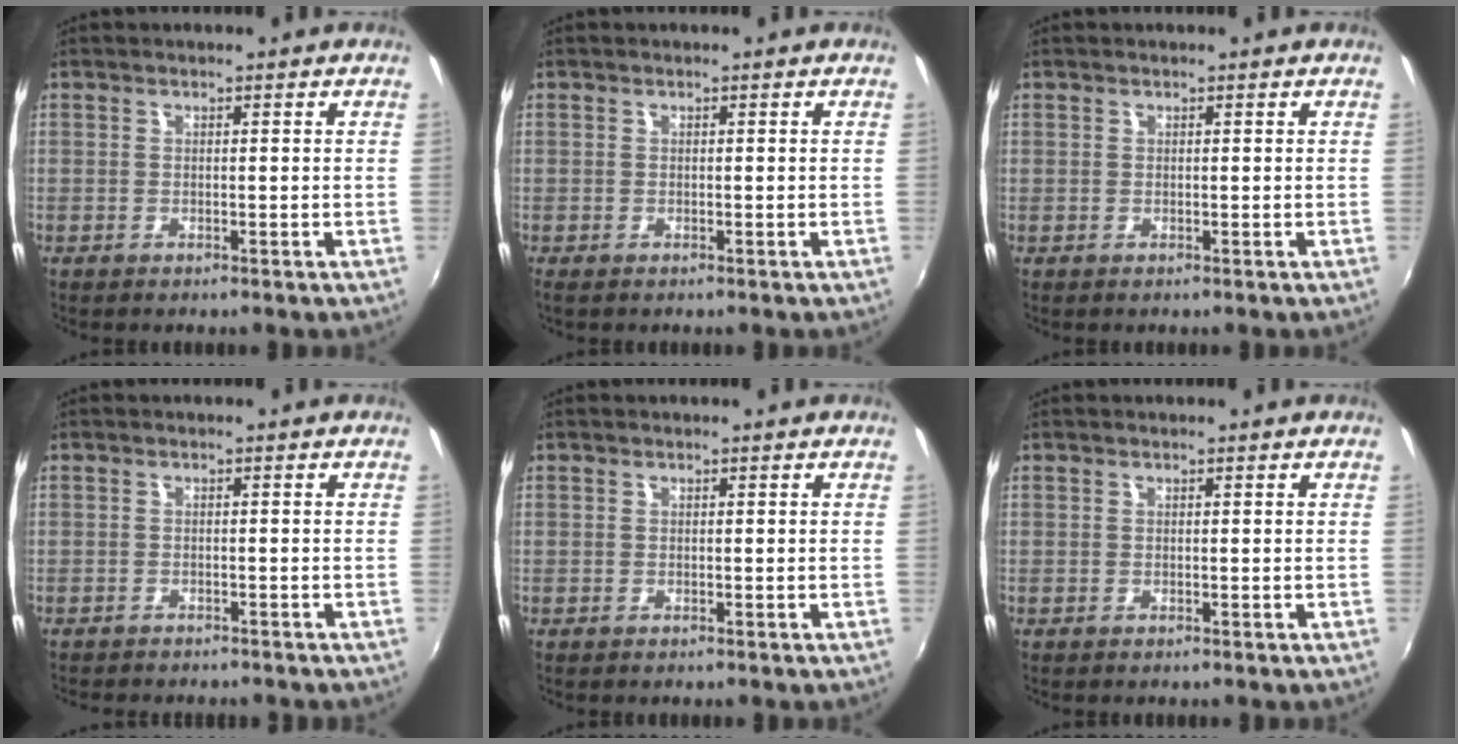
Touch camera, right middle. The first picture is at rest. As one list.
[{"total": 0.0}, {"total": 0.0}, {"total": 3.3, "force": [-3.0, 1.0, 0.8], "torque": [-0.028, -0.009, -0.047]}, {"total": 0.0}, {"total": 0.0}]